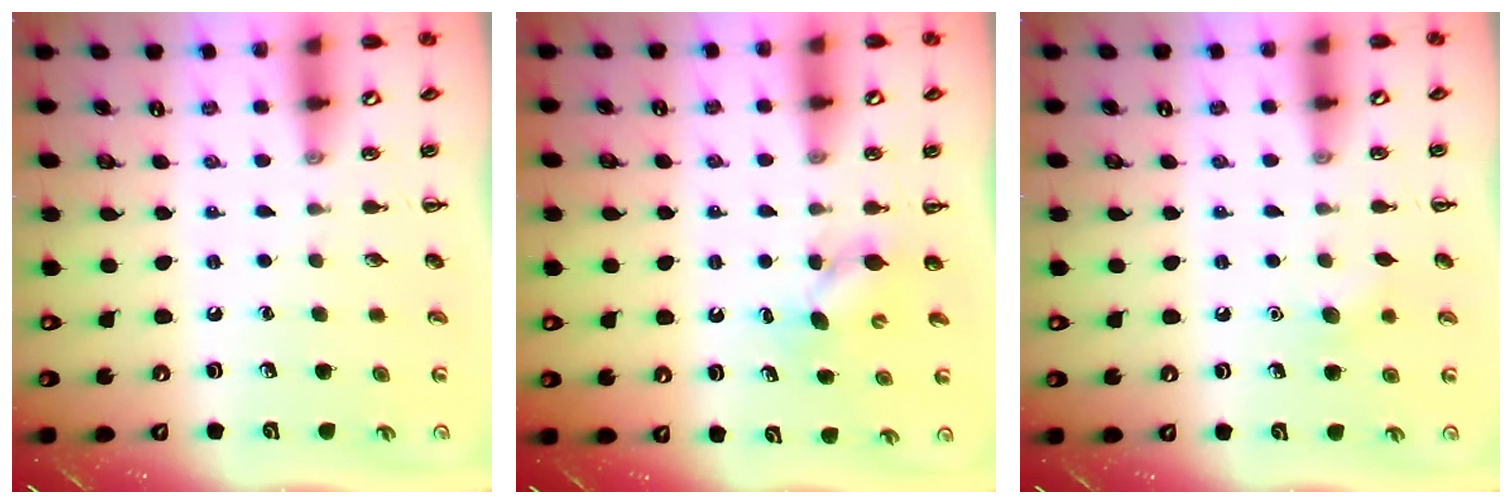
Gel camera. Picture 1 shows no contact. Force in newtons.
{"total": 4.4, "press": 4.2, "slide": 1.1}
{"total": 4.5, "press": 4.3, "slide": 1.2}